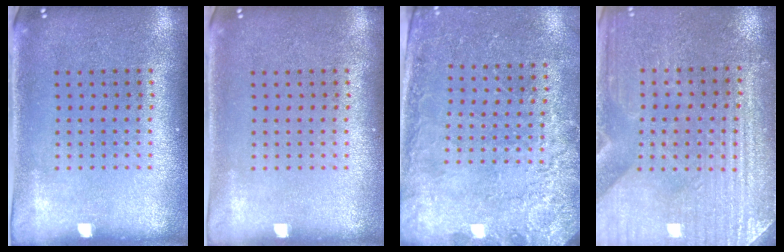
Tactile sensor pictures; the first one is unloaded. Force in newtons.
{"total": 0.0}
{"total": 2.5, "press": 2.4, "slide": 0.8}
{"total": 3.1, "press": 3.1, "slide": 0.6}